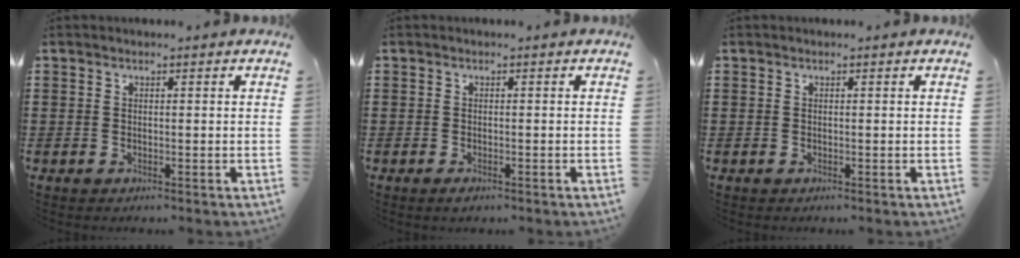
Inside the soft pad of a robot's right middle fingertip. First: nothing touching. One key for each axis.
{"total": 0.7, "fx": -0.6, "fy": 0.1, "fz": 0.4, "tx": -0.010, "ty": -0.008, "tz": -0.010}
{"total": 0.0}